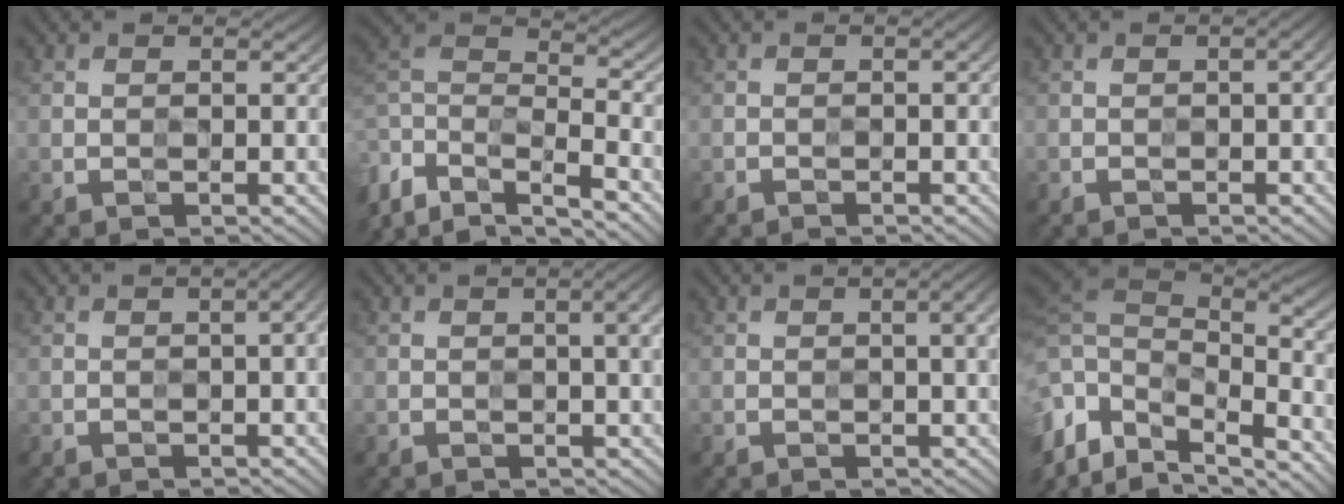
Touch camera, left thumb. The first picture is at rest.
{"total": 10.6, "force": [-5.8, 4.6, 7.6], "torque": [-0.176, -0.004, -0.118]}
{"total": 1.3, "force": [-1.0, 0.3, 0.9], "torque": [-0.012, 0.000, -0.016]}
{"total": 1.8, "force": [-0.5, 0.4, 1.7], "torque": [-0.023, 0.001, -0.009]}
{"total": 2.3, "force": [-0.4, 0.5, 2.2], "torque": [-0.026, 0.005, -0.008]}
{"total": 3.7, "force": [0.2, 0.8, 3.6], "torque": [-0.049, 0.006, 0.000]}
{"total": 3.2, "force": [0.1, 0.7, 3.1], "torque": [-0.043, 0.005, -0.002]}
{"total": 15.6, "force": [-2.2, 9.2, 12.4], "torque": [-0.293, -0.035, 0.004]}